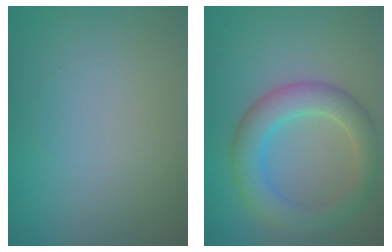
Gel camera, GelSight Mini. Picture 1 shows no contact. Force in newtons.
{"total": 5.1, "press": 5.1, "slide": 0.2}